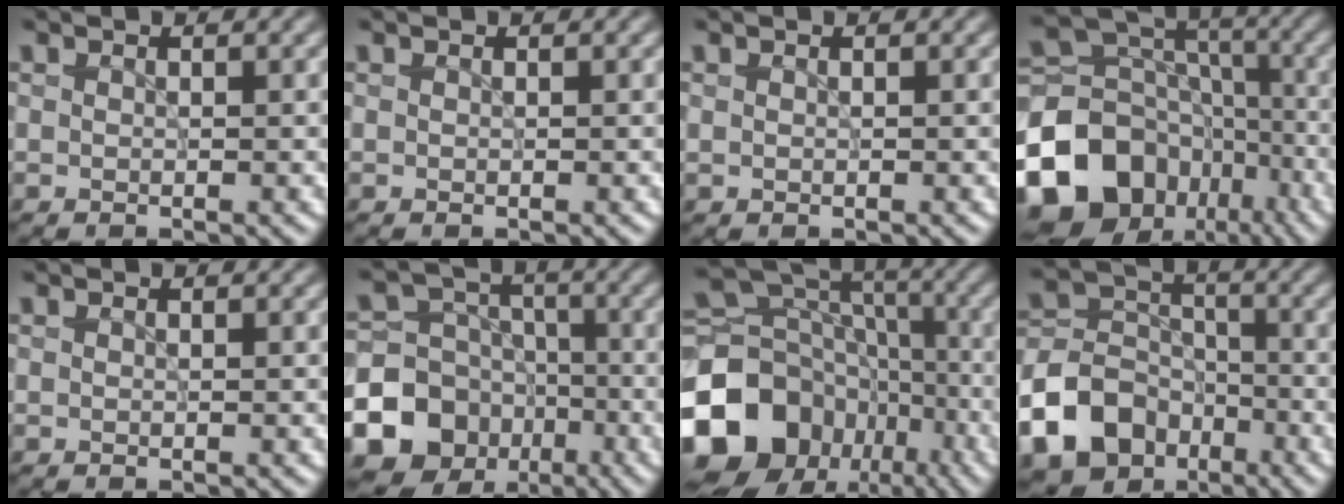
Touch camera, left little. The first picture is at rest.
{"total": 0.0}
{"total": 0.0}
{"total": 16.2, "force": [-7.7, 12.3, 7.3], "torque": [-0.187, -0.008, -0.121]}
{"total": 0.0}
{"total": 14.3, "force": [-6.4, 12.2, 3.7], "torque": [-0.096, -0.042, -0.118]}
{"total": 19.1, "force": [-8.5, 14.9, 8.3], "torque": [-0.202, -0.019, -0.136]}
{"total": 11.6, "force": [-6.2, 8.8, 4.4], "torque": [-0.101, -0.017, -0.127]}